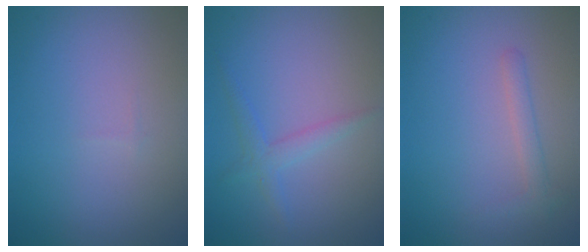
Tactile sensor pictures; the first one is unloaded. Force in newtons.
{"total": 1.8, "press": 1.8, "slide": 0.0}
{"total": 1.3, "press": 1.3, "slide": 0.1}